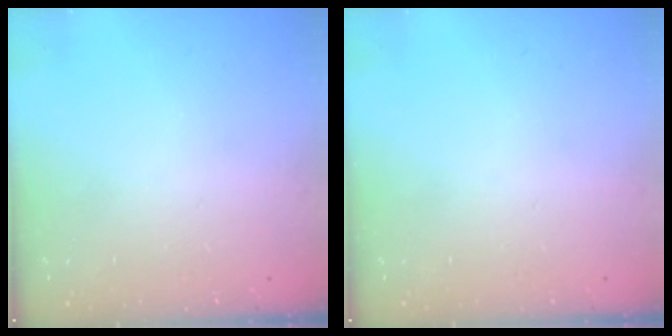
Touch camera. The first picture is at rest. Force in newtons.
{"total": 0.0}